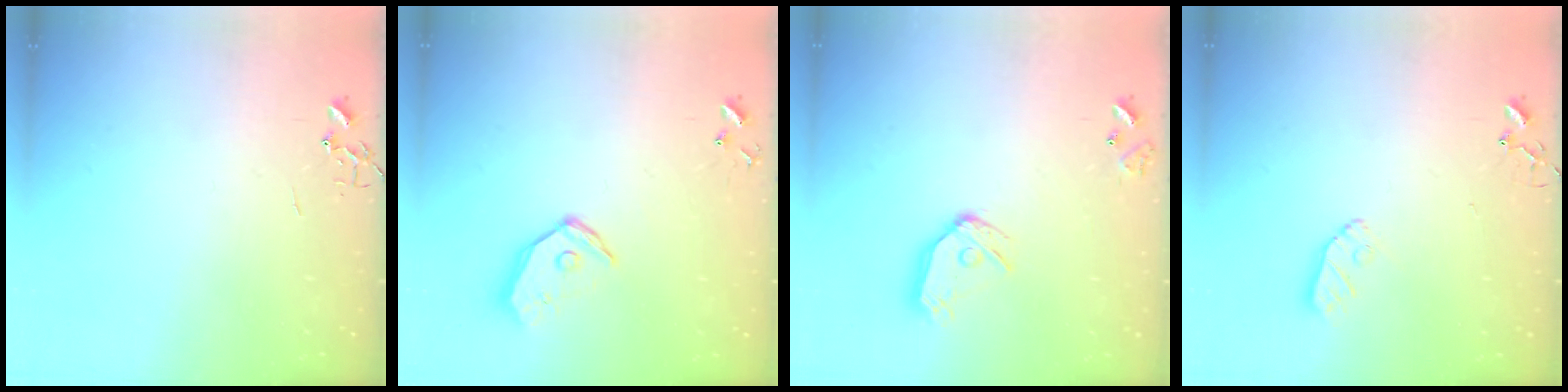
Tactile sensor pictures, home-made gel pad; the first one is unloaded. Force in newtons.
{"total": 12.3, "press": 12.1, "slide": 1.9}
{"total": 12.3, "press": 12.2, "slide": 1.5}
{"total": 7.2, "press": 7.2, "slide": 0.4}